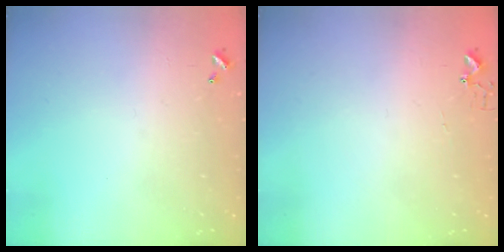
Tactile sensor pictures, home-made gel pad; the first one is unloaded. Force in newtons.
{"total": 2.7, "press": 2.7, "slide": 0.3}